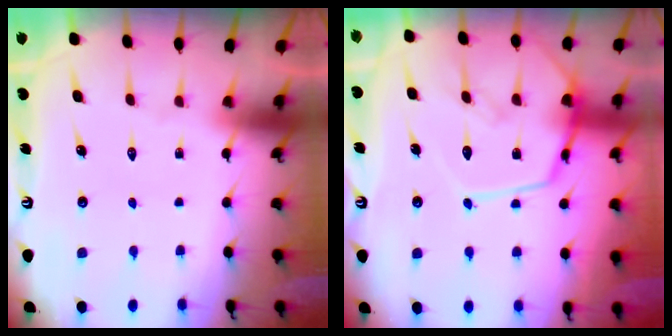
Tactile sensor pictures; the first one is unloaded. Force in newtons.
{"total": 13.5, "press": 13.4, "slide": 1.2}